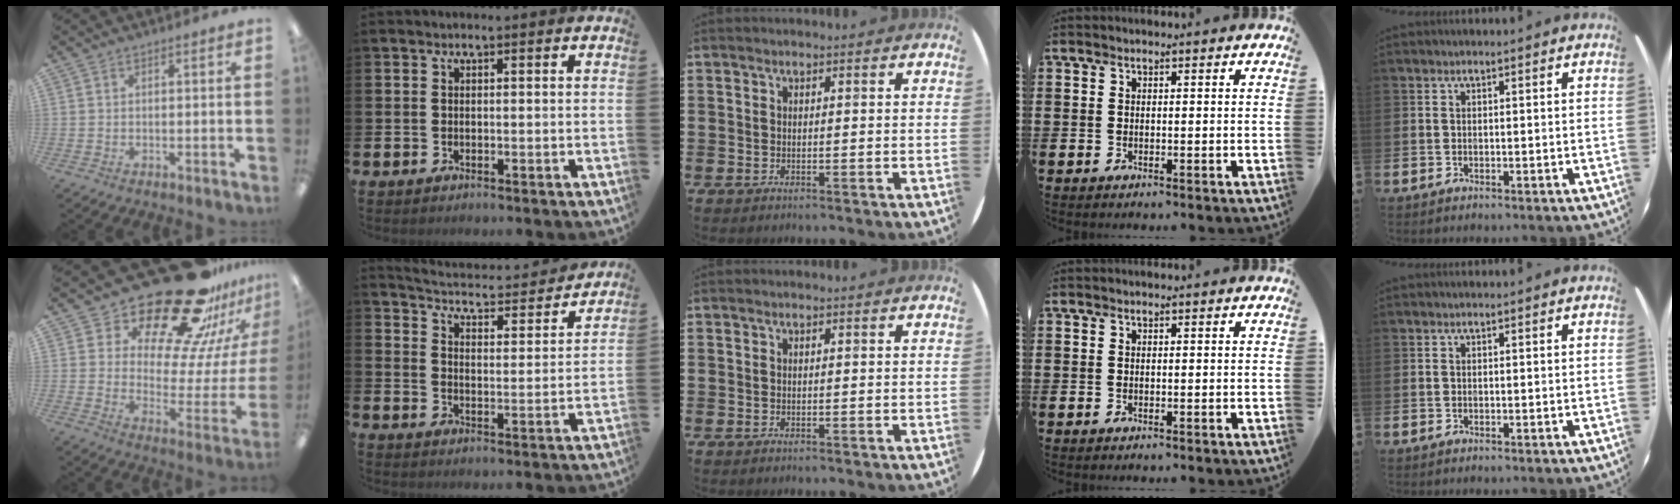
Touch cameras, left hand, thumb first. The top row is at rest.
{"thumb": {"total": 27.3, "force": [21.4, 10.6, 13.3], "torque": [-0.178, -0.162, 0.369]}, "index": {"total": 4.3, "force": [4.2, 0.6, 0.7], "torque": [-0.040, -0.040, 0.066]}}